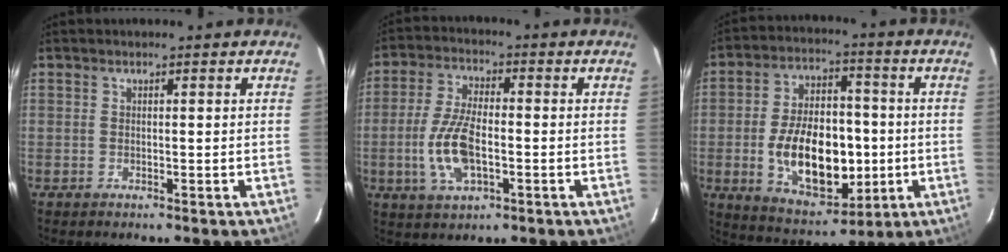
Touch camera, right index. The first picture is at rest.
{"total": 10.5, "force": [-2.4, 4.7, 9.0], "torque": [-0.191, 0.000, -0.042]}
{"total": 18.1, "force": [-2.9, 10.5, 14.5], "torque": [-0.272, 0.008, -0.024]}